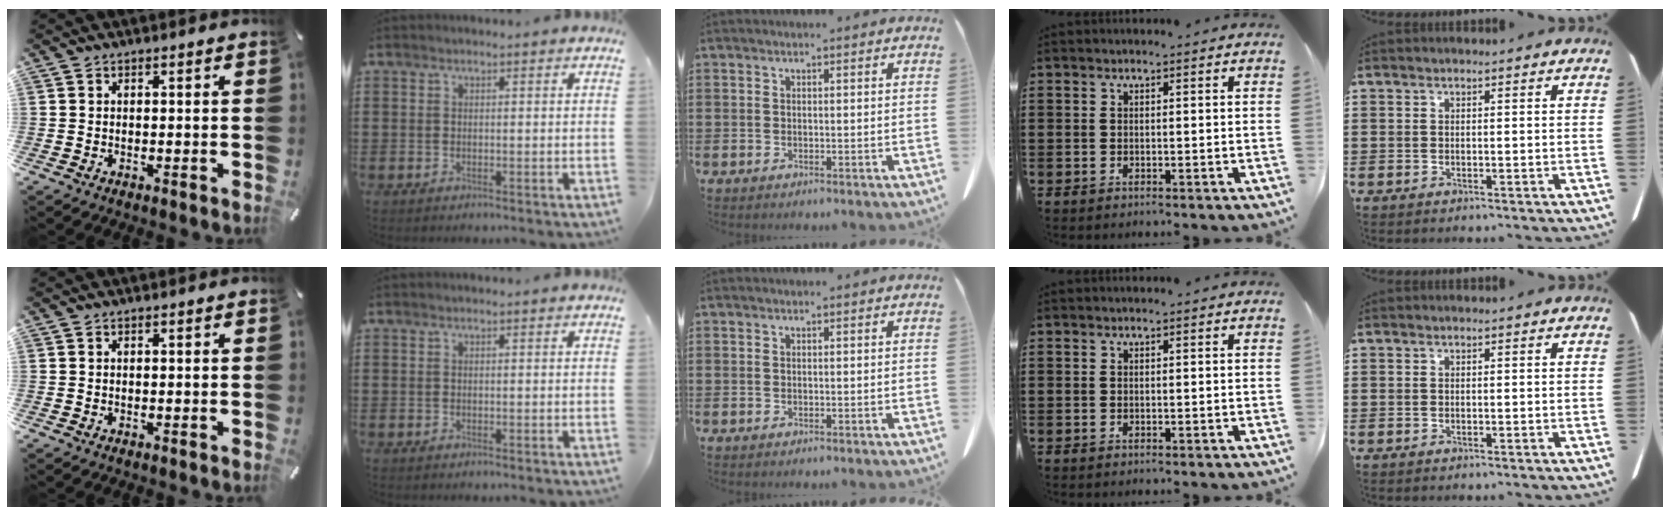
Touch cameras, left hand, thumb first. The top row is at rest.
{}